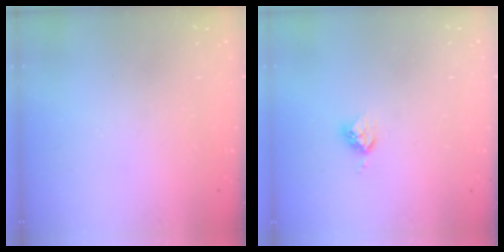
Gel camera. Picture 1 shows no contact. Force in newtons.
{"total": 5.0, "press": 4.9, "slide": 0.4}